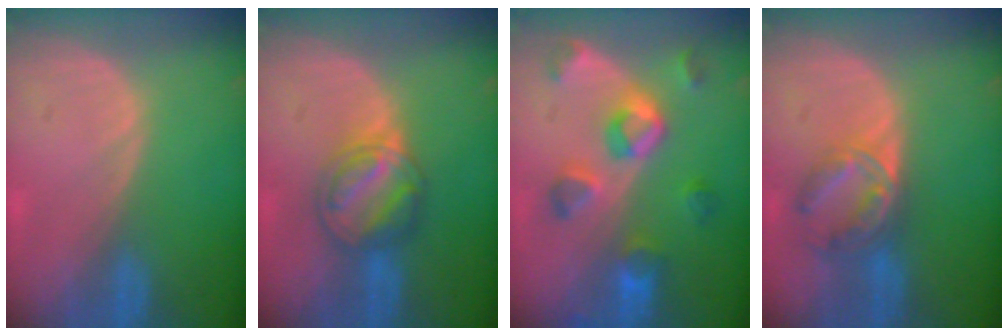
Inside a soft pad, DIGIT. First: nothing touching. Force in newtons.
{"total": 6.4, "press": 6.2, "slide": 1.7}
{"total": 7.8, "press": 7.7, "slide": 0.7}
{"total": 7.1, "press": 6.1, "slide": 3.7}